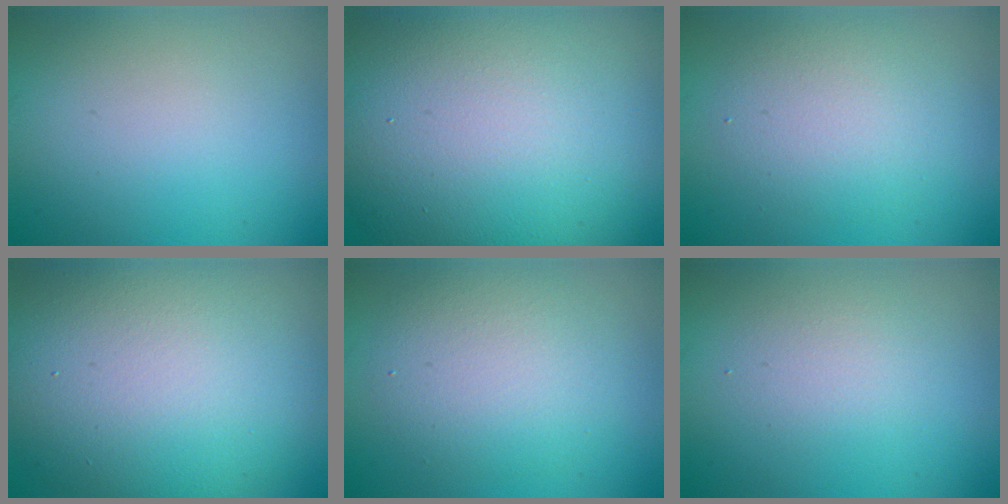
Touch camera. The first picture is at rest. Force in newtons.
{"total": 19.4, "press": 19.4, "slide": 0.6}
{"total": 3.8, "press": 3.8, "slide": 0.3}
{"total": 13.9, "press": 13.9, "slide": 1.1}
{"total": 4.7, "press": 4.6, "slide": 0.7}
{"total": 1.9, "press": 1.9, "slide": 0.1}